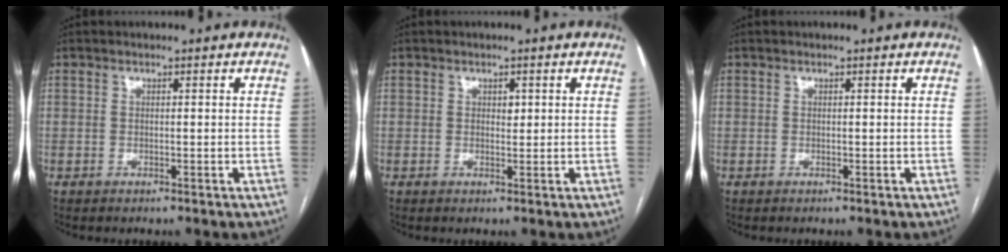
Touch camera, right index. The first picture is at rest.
{"total": 1.1, "force": [0.4, 0.7, 0.8], "torque": [-0.008, -0.001, 0.005]}
{"total": 0.0}